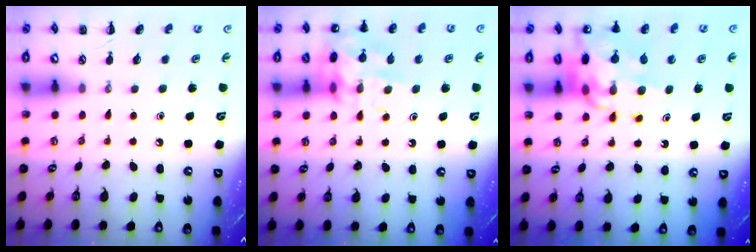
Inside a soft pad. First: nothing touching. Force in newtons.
{"total": 17.4, "press": 17.3, "slide": 2.4}
{"total": 17.0, "press": 16.6, "slide": 3.9}